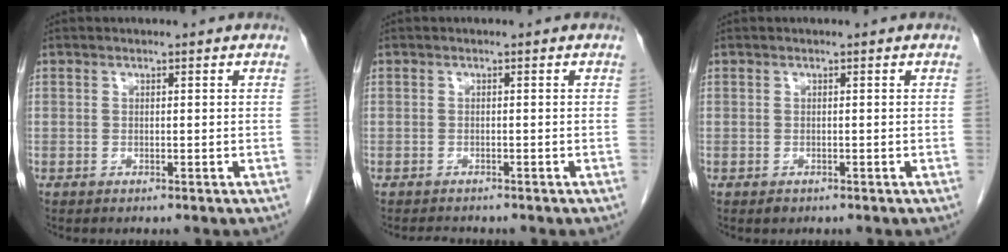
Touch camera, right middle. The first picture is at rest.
{"total": 1.6, "force": [-1.5, 0.4, 0.4], "torque": [-0.009, -0.005, -0.021]}
{"total": 0.6, "force": [-0.4, 0.4, 0.2], "torque": [-0.005, 0.000, -0.004]}